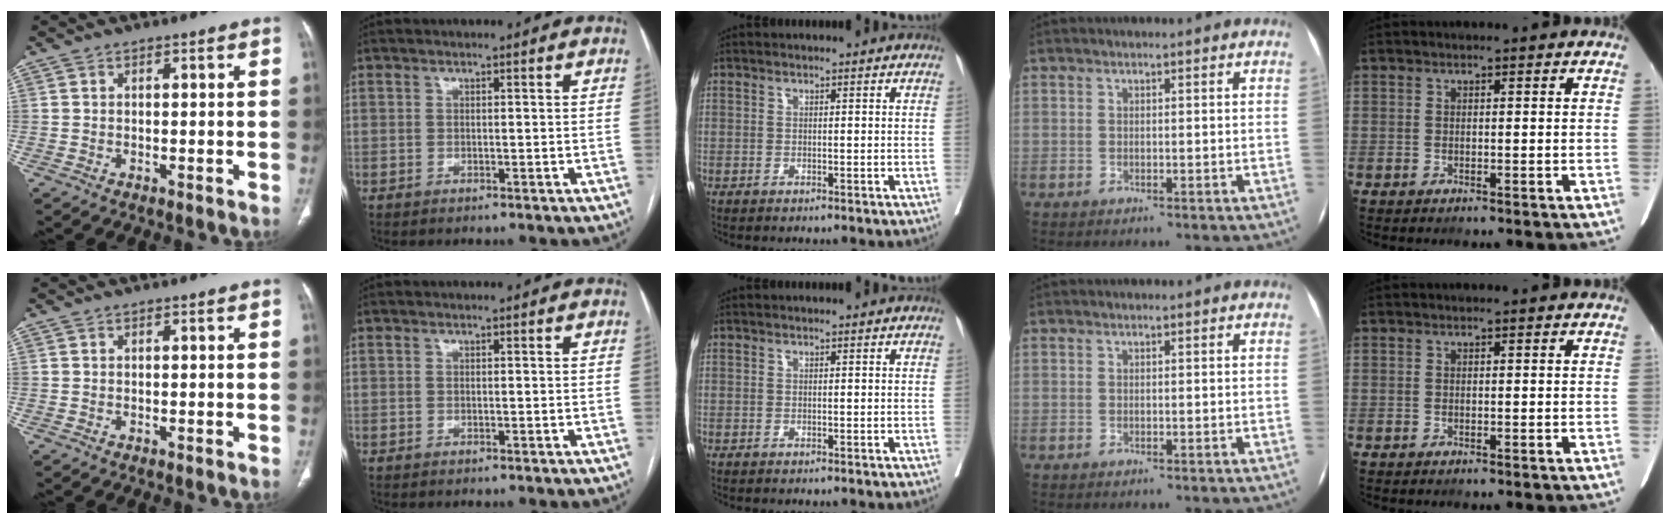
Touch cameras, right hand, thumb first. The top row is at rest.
{}